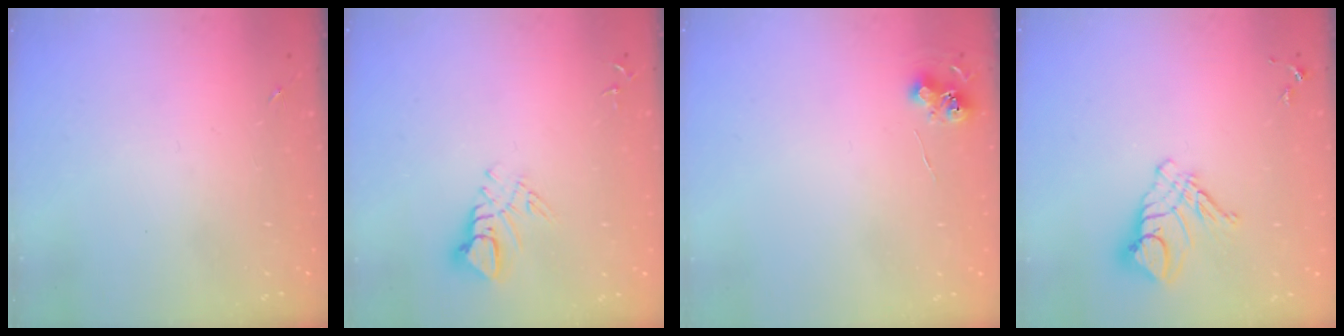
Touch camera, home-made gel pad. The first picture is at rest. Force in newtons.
{"total": 7.1, "press": 7.1, "slide": 0.7}
{"total": 6.2, "press": 6.2, "slide": 0.5}
{"total": 10.7, "press": 10.6, "slide": 1.1}